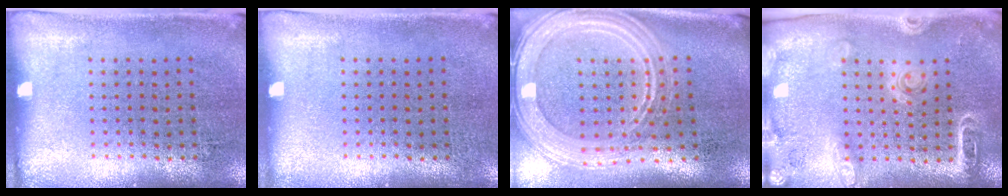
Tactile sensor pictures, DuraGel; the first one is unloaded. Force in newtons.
{"total": 0.0}
{"total": 2.5, "press": 2.2, "slide": 1.3}
{"total": 1.8, "press": 1.7, "slide": 0.4}